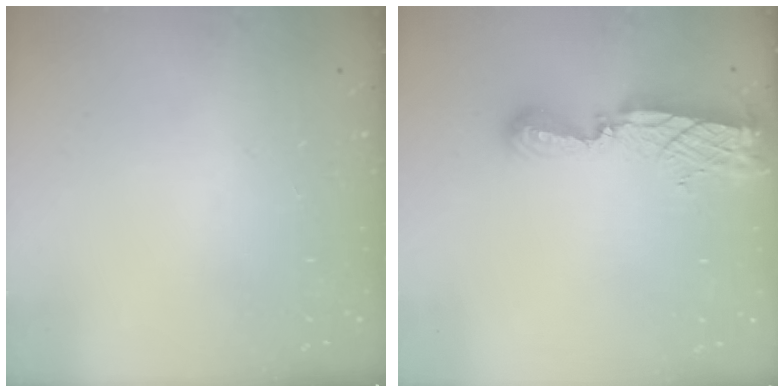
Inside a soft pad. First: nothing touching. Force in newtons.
{"total": 8.4, "press": 8.4, "slide": 0.8}